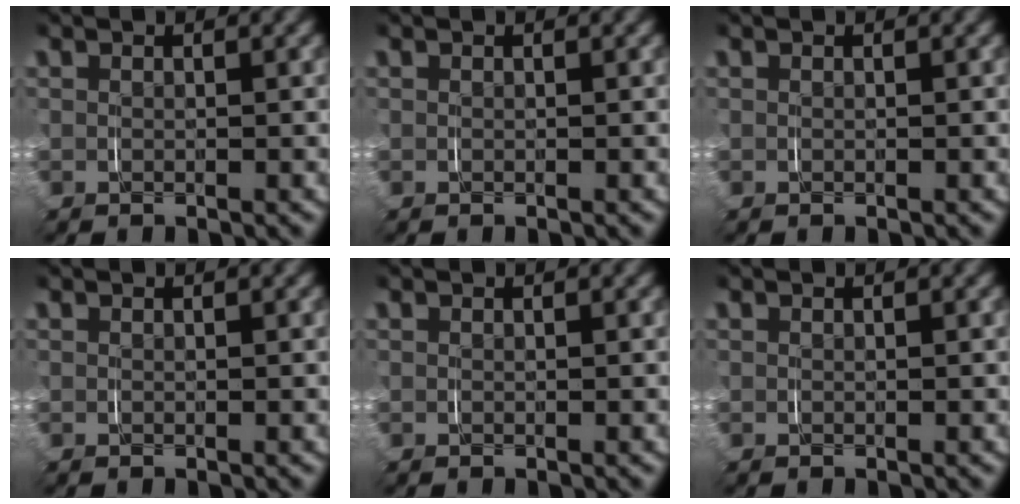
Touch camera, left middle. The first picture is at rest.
{"total": 0.0}
{"total": 0.0}
{"total": 0.0}
{"total": 0.0}
{"total": 0.0}